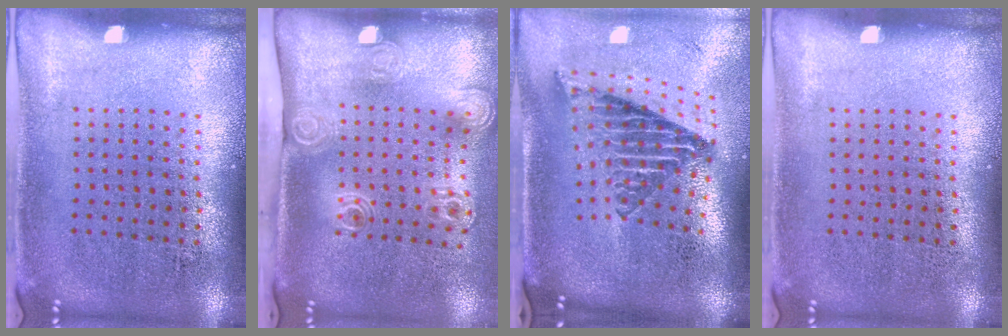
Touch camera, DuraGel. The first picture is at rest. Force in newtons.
{"total": 2.2, "press": 1.6, "slide": 1.6}
{"total": 2.8, "press": 1.7, "slide": 2.2}
{"total": 0.0}